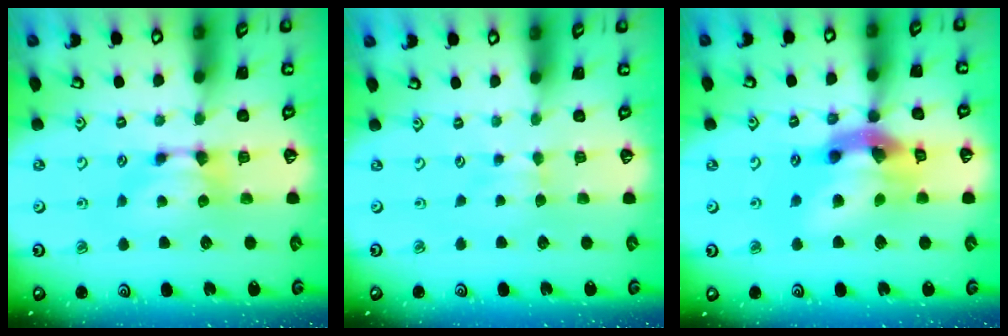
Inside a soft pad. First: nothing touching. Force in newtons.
{"total": 2.5, "press": 2.4, "slide": 0.4}
{"total": 10.3, "press": 9.8, "slide": 3.1}